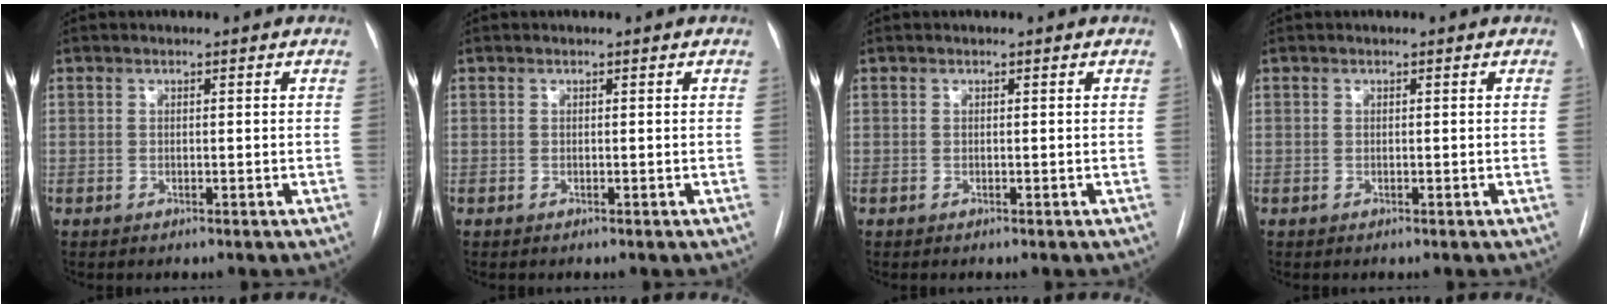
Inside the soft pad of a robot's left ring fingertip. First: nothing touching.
{"total": 0.0}
{"total": 0.0}
{"total": 0.0}